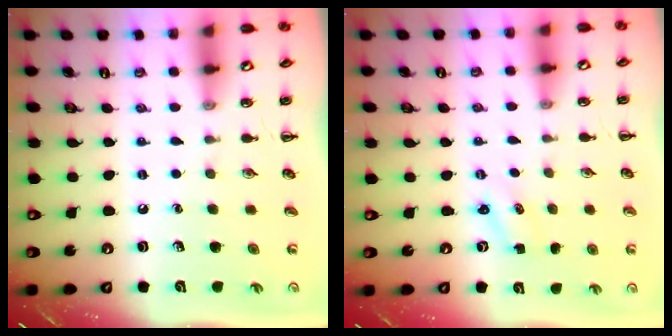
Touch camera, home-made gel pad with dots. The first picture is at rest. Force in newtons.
{"total": 0.9, "press": 0.8, "slide": 0.3}